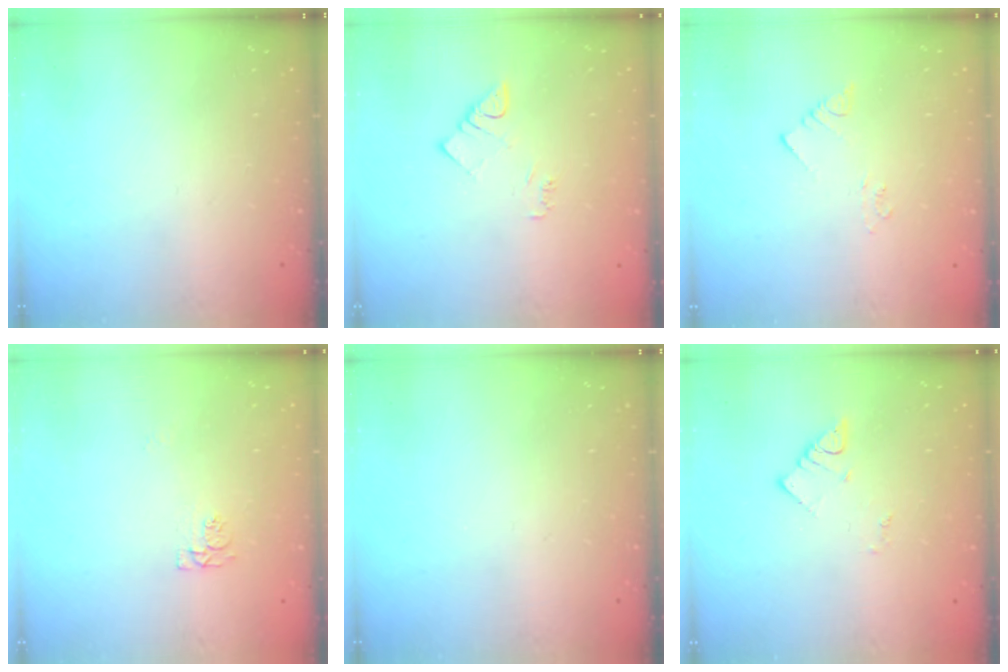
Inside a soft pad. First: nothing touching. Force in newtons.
{"total": 4.5, "press": 4.5, "slide": 0.5}
{"total": 2.1, "press": 2.1, "slide": 0.3}
{"total": 4.3, "press": 4.3, "slide": 0.8}
{"total": 0.0}
{"total": 2.7, "press": 2.7, "slide": 0.4}